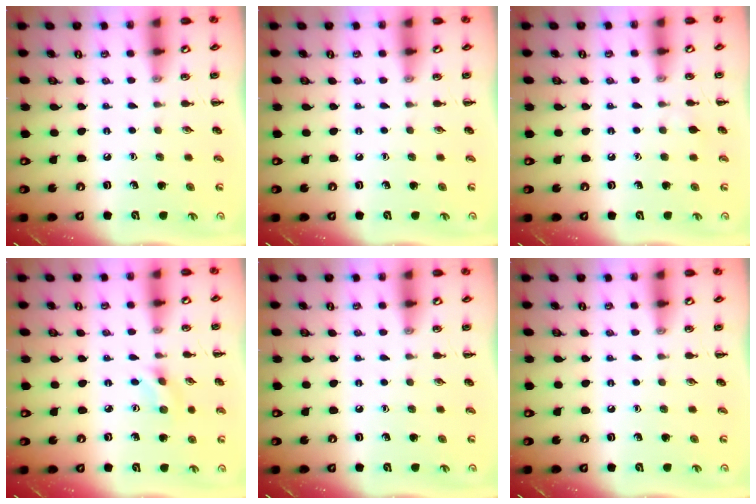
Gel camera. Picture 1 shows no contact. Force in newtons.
{"total": 0.0}
{"total": 2.9, "press": 2.7, "slide": 0.9}
{"total": 2.6, "press": 2.4, "slide": 1.0}
{"total": 0.0}
{"total": 0.0}